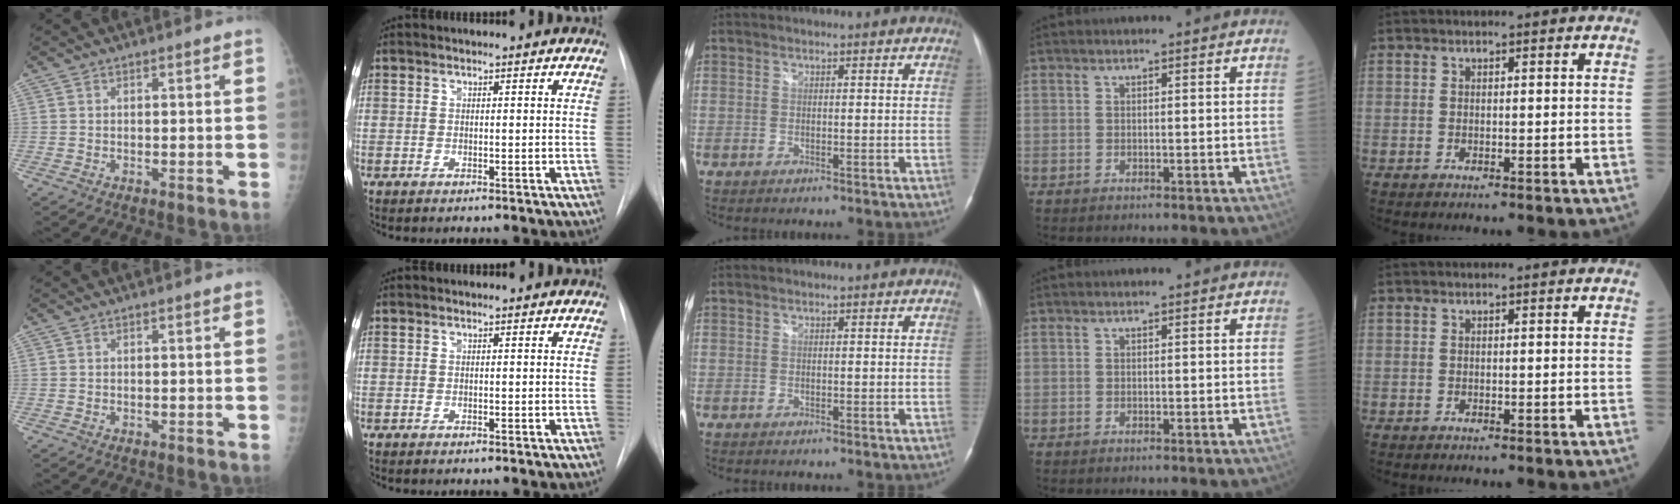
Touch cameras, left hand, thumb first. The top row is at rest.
{}